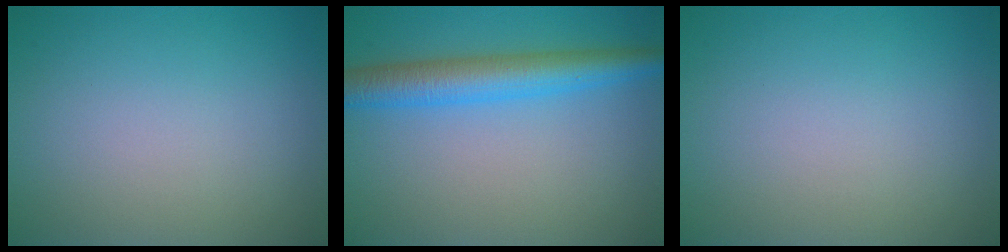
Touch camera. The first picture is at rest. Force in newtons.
{"total": 5.1, "press": 5.1, "slide": 0.1}
{"total": 0.0}